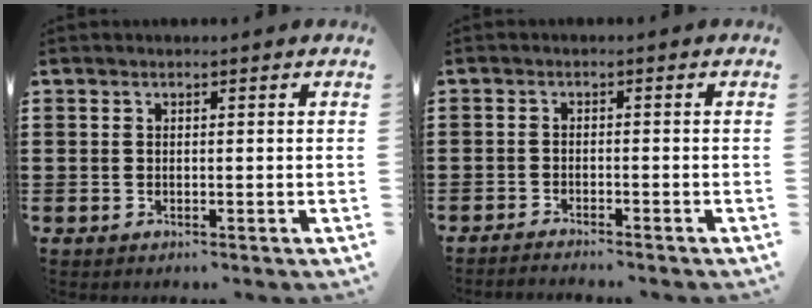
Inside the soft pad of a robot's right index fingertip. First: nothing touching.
{"total": 1.7, "force": [-1.7, -0.1, -0.1], "torque": [-0.002, 0.003, -0.036]}